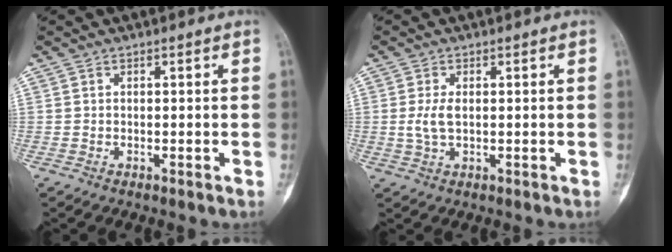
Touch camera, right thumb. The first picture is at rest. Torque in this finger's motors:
{"motor_torque": [0.53, 0.39, 0.19, -0.42, 0.01]}